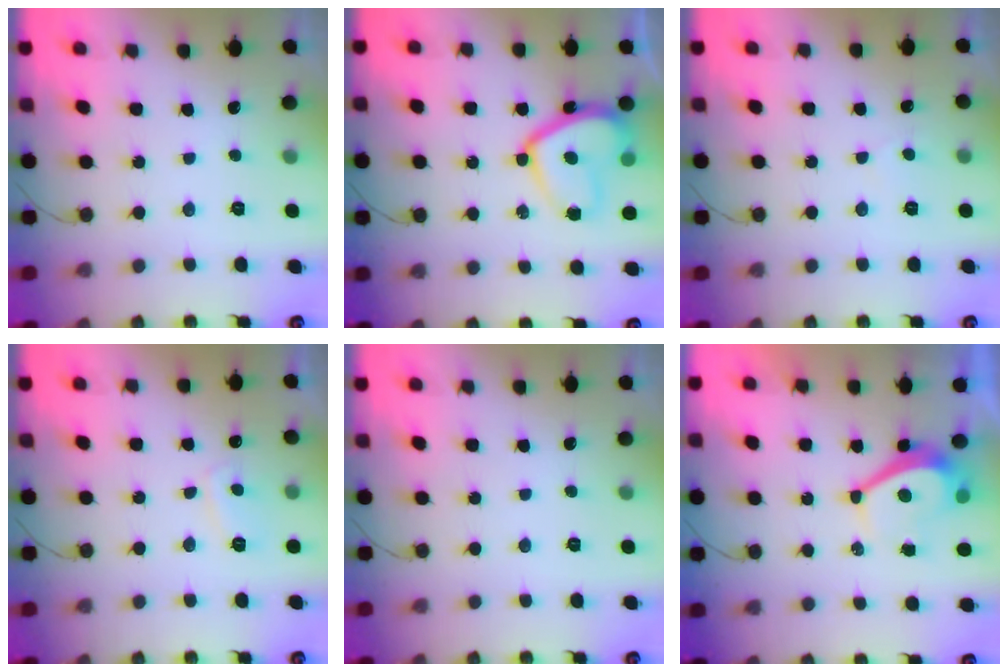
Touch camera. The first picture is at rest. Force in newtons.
{"total": 13.7, "press": 13.6, "slide": 1.0}
{"total": 3.1, "press": 3.1, "slide": 0.3}
{"total": 3.5, "press": 3.4, "slide": 0.6}
{"total": 0.0}
{"total": 5.1, "press": 5.1, "slide": 0.5}